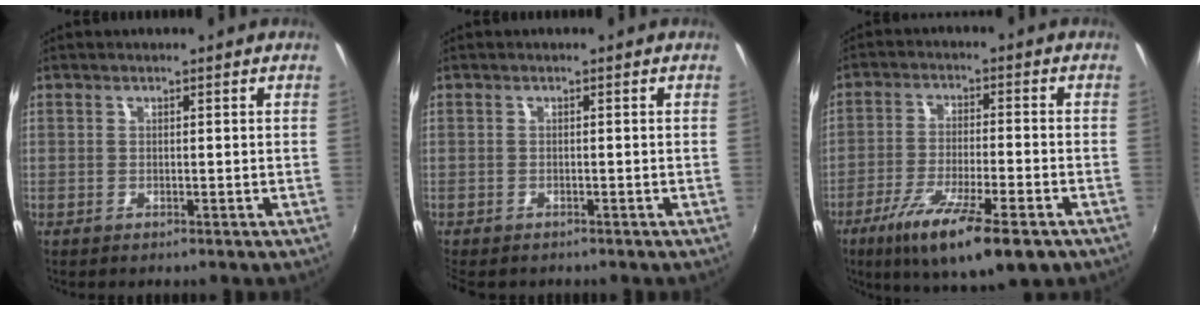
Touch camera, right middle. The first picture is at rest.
{"total": 2.2, "force": [-1.7, 1.0, 0.8], "torque": [-0.020, -0.009, -0.026]}
{"total": 15.0, "force": [-8.9, 2.9, 11.7], "torque": [-0.220, -0.043, -0.151]}